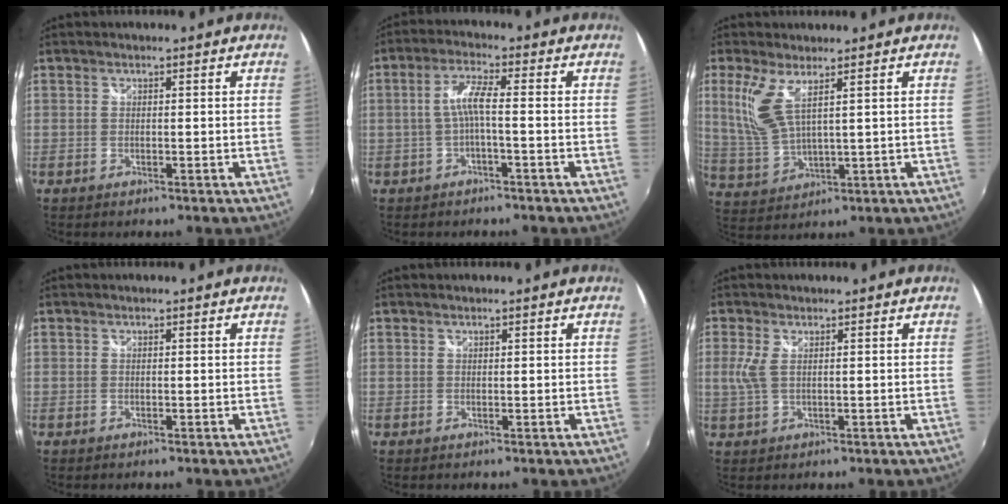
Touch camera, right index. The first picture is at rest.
{"total": 4.3, "force": [-1.3, 0.2, 4.2], "torque": [-0.091, 0.006, -0.023]}
{"total": 7.8, "force": [3.7, 2.3, 6.4], "torque": [-0.147, -0.007, 0.087]}
{"total": 0.0}
{"total": 0.0}
{"total": 3.0, "force": [0.8, 1.1, 2.7], "torque": [-0.065, -0.001, 0.017]}